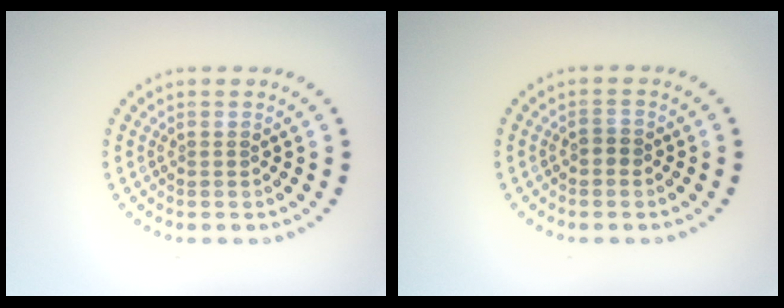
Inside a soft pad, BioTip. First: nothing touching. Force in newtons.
{"total": 0.8, "press": 0.8, "slide": 0.3}